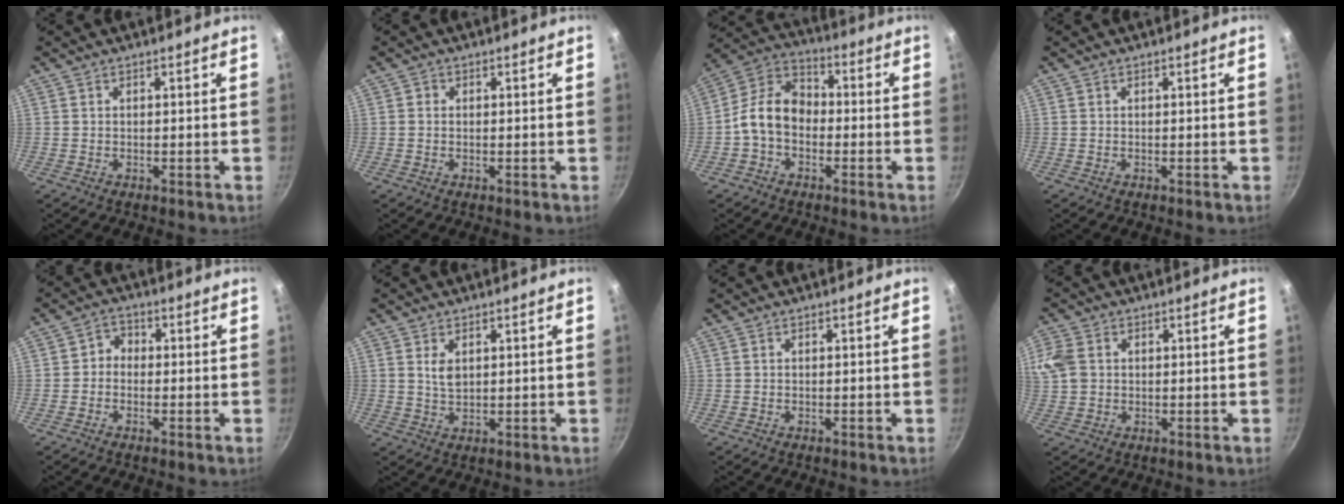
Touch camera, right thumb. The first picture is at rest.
{"total": 0.7, "force": [-0.1, 0.7, 0.2], "torque": [0.000, 0.004, -0.002]}
{"total": 10.3, "force": [-2.0, 7.5, 6.7], "torque": [-0.095, 0.039, -0.061]}
{"total": 0.0}
{"total": 2.9, "force": [-0.7, 2.5, 1.2], "torque": [-0.004, 0.014, -0.023]}
{"total": 3.3, "force": [1.1, 2.0, 2.3], "torque": [-0.039, -0.008, 0.022]}
{"total": 0.0}
{"total": 7.9, "force": [1.7, 6.2, 4.5], "torque": [-0.099, 0.011, 0.028]}